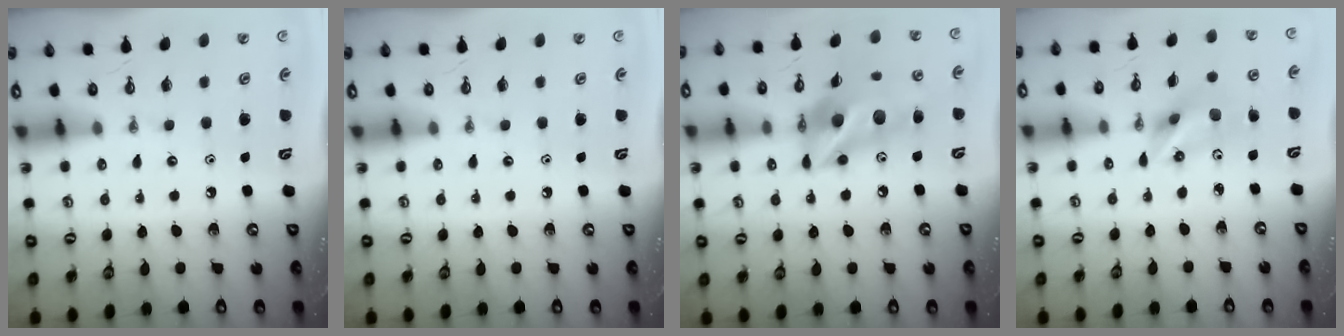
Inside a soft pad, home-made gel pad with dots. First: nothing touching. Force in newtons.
{"total": 0.0}
{"total": 14.7, "press": 14.7, "slide": 1.6}
{"total": 7.6, "press": 7.1, "slide": 2.9}